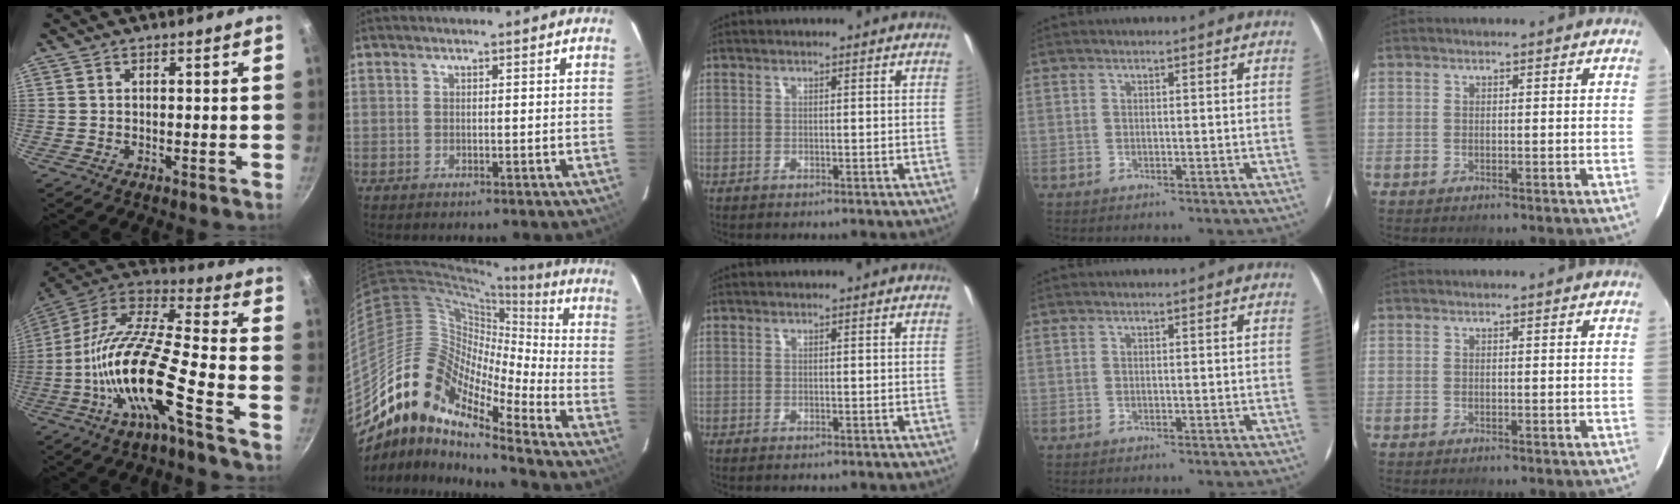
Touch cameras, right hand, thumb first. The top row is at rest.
{"thumb": {"total": 19.4, "force": [-8.0, 4.5, 17.1], "torque": [-0.310, 0.052, -0.170]}, "index": {"total": 14.0, "force": [-10.4, 4.1, 8.5], "torque": [-0.111, 0.001, -0.215]}}